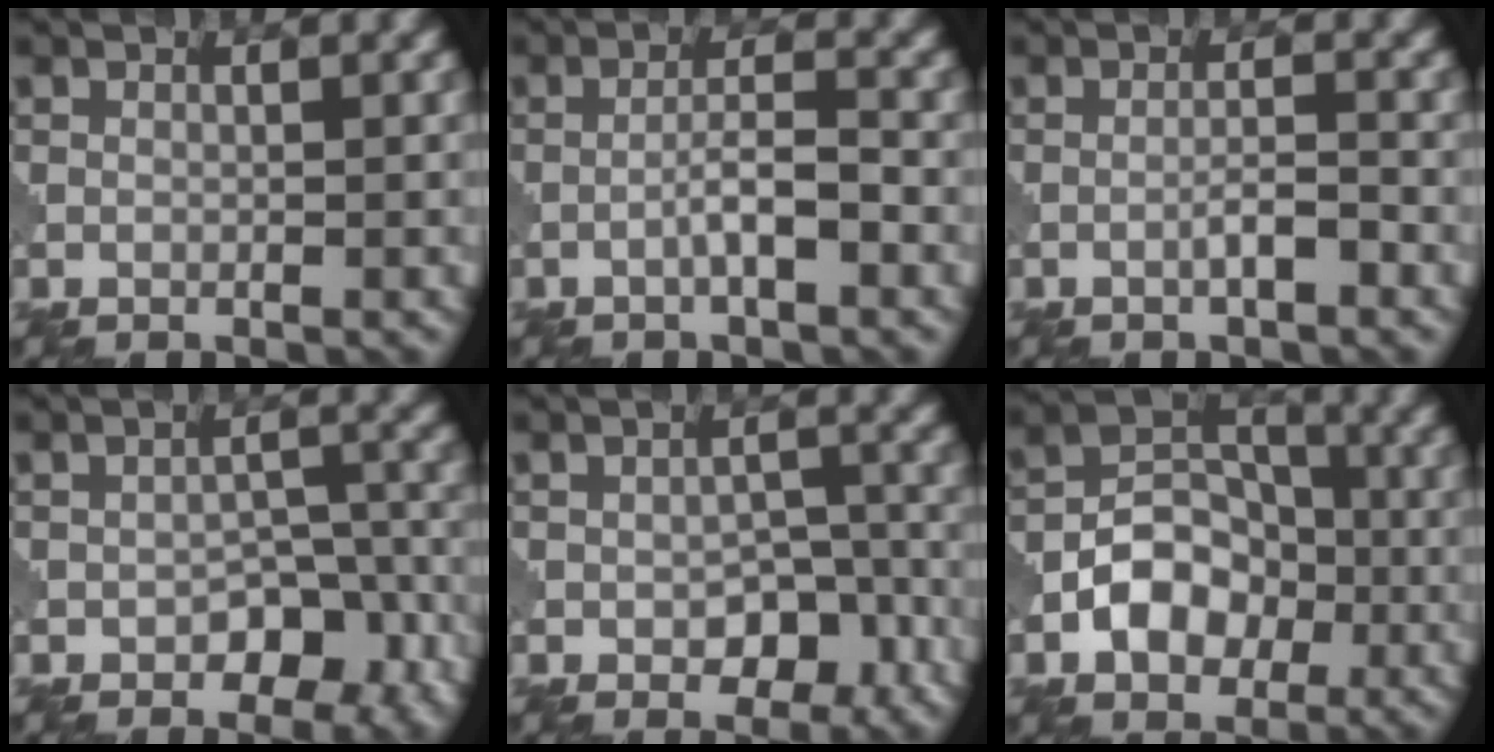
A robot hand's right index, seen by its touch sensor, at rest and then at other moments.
{"total": 2.9, "force": [-1.2, 0.4, 2.7], "torque": [-0.047, 0.011, -0.025]}
{"total": 1.9, "force": [-0.9, 0.1, 1.7], "torque": [-0.028, 0.008, -0.019]}
{"total": 6.4, "force": [-3.1, 4.1, 3.8], "torque": [-0.040, -0.007, -0.039]}
{"total": 4.5, "force": [-1.6, 2.8, 3.1], "torque": [-0.042, -0.003, -0.022]}
{"total": 5.6, "force": [-2.0, 4.0, 3.3], "torque": [-0.045, 0.004, -0.038]}